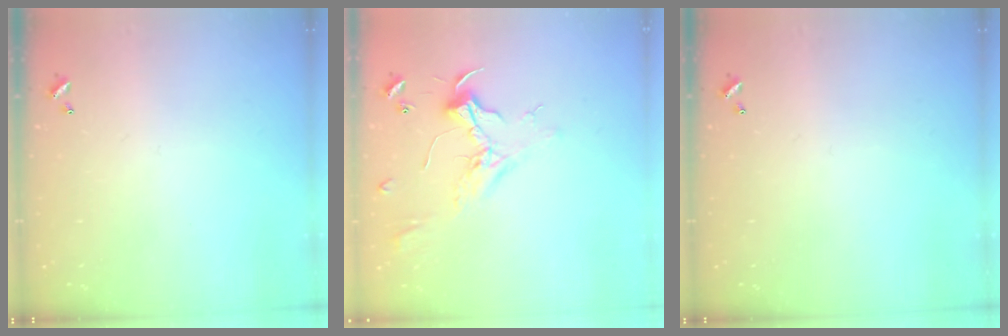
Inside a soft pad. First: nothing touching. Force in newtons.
{"total": 2.4, "press": 2.3, "slide": 0.8}
{"total": 0.0}